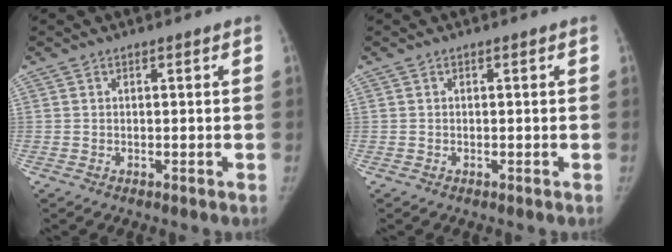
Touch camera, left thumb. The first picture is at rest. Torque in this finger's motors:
{"motor_torque": [0.06, 0.04, 0.16, -0.36, 0.01]}